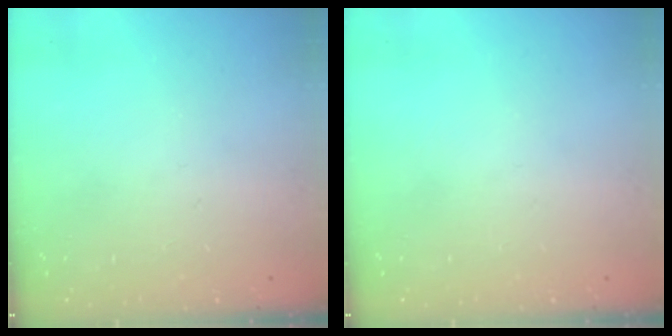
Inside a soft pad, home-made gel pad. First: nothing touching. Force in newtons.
{"total": 0.0}